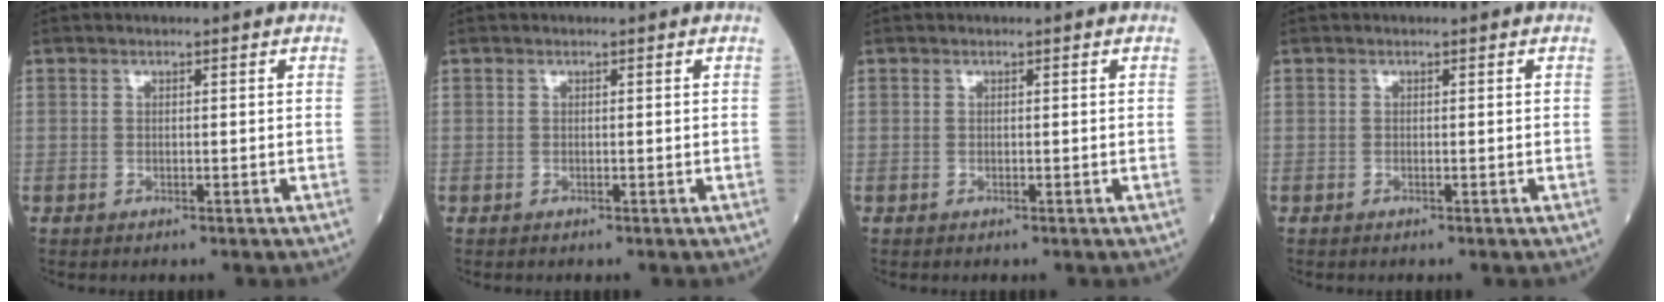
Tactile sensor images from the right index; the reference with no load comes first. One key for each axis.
{"total": 0.0}
{"total": 0.0}
{"total": 0.0}